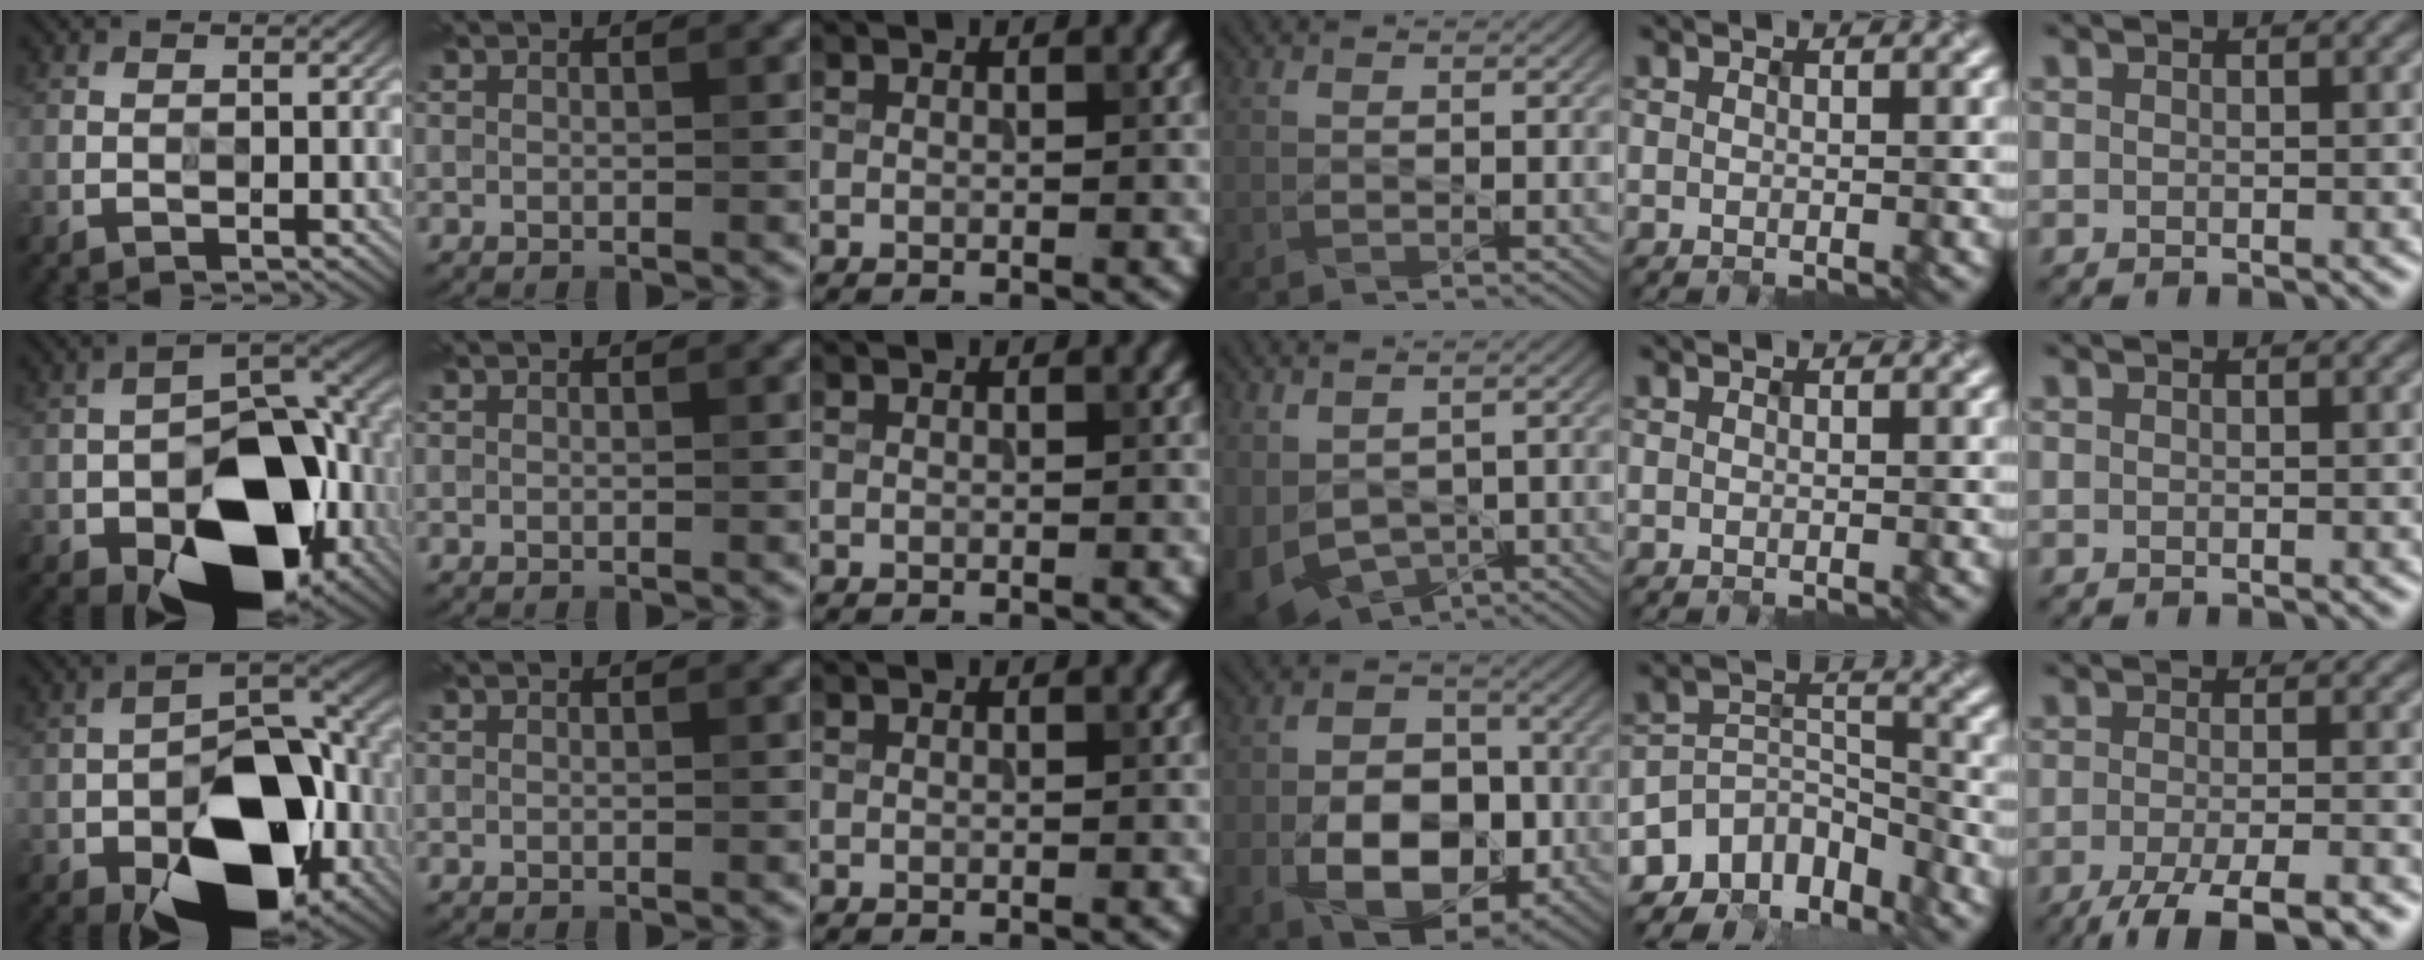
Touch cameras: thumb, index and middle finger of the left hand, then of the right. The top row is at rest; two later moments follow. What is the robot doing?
{"motion": "wipe", "object": "glasses"}